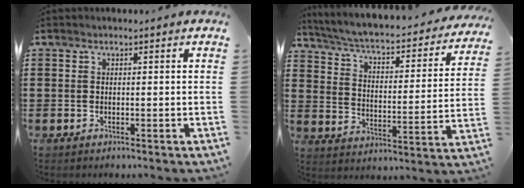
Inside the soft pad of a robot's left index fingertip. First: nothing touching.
{"total": 3.9, "force": [3.4, 0.1, 1.9], "torque": [-0.056, -0.037, 0.048]}